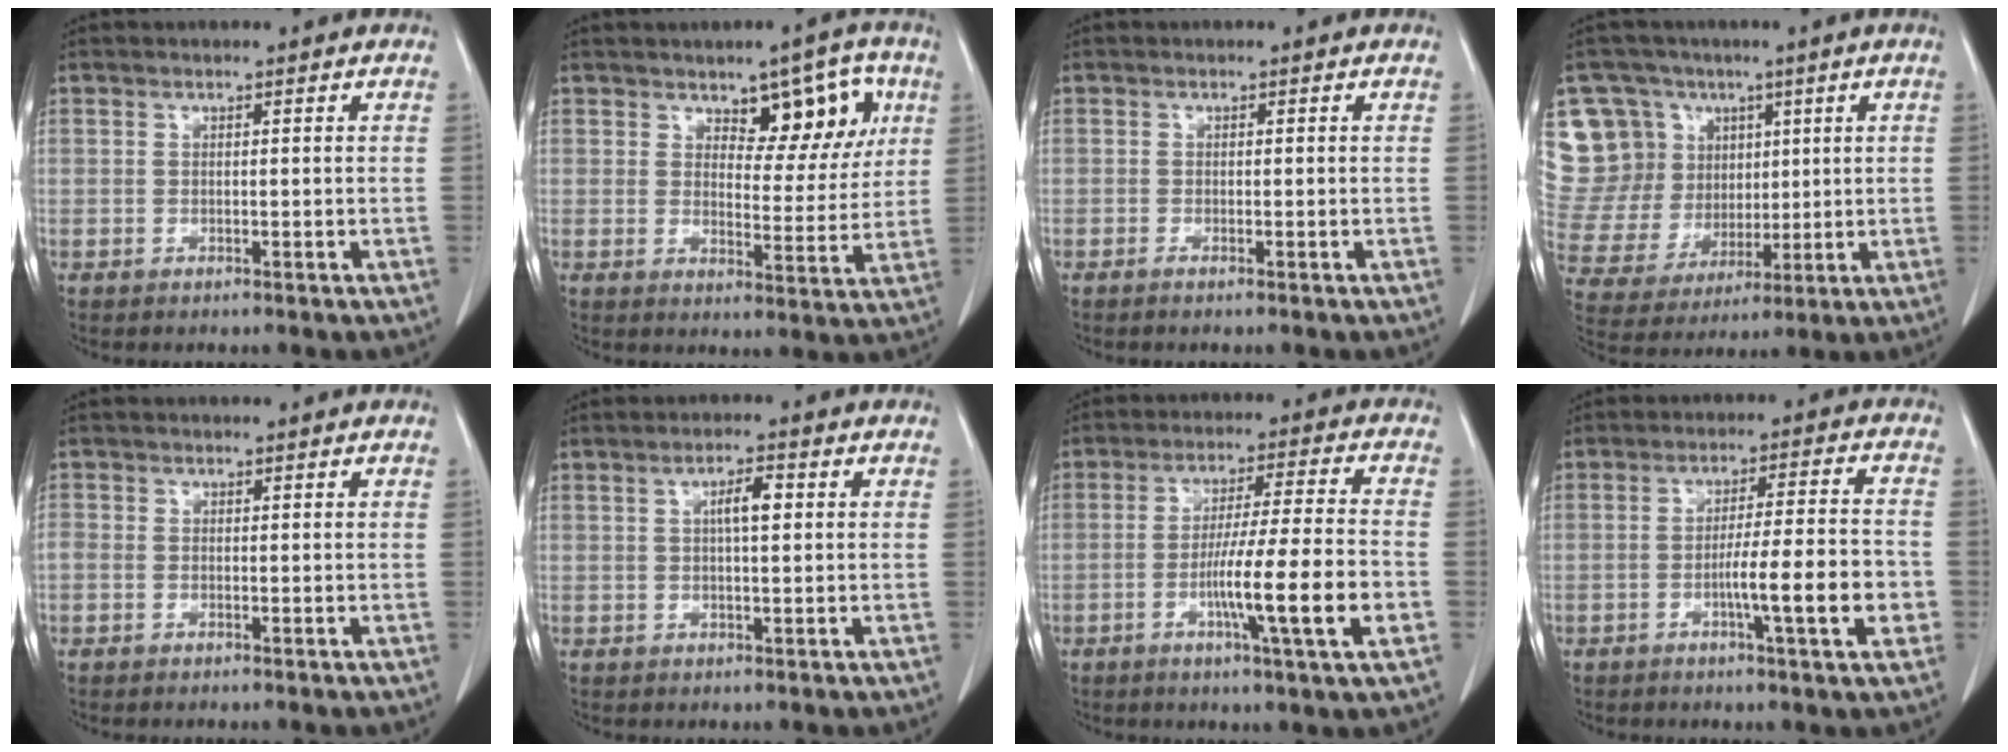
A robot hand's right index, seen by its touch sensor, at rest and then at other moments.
{"total": 8.8, "force": [4.2, 4.1, 6.6], "torque": [-0.071, 0.010, 0.060]}
{"total": 0.7, "force": [-0.5, -0.1, 0.5], "torque": [-0.010, -0.001, -0.009]}
{"total": 19.6, "force": [8.4, 16.7, 6.0], "torque": [-0.184, 0.082, 0.183]}
{"total": 1.7, "force": [-0.4, 1.5, 0.8], "torque": [-0.024, 0.008, -0.009]}
{"total": 3.4, "force": [0.7, 0.7, 3.3], "torque": [-0.057, 0.006, 0.010]}
{"total": 12.7, "force": [-3.9, -0.6, 12.1], "torque": [-0.206, -0.007, -0.067]}
{"total": 9.7, "force": [-2.9, 0.5, 9.2], "torque": [-0.139, 0.002, -0.044]}